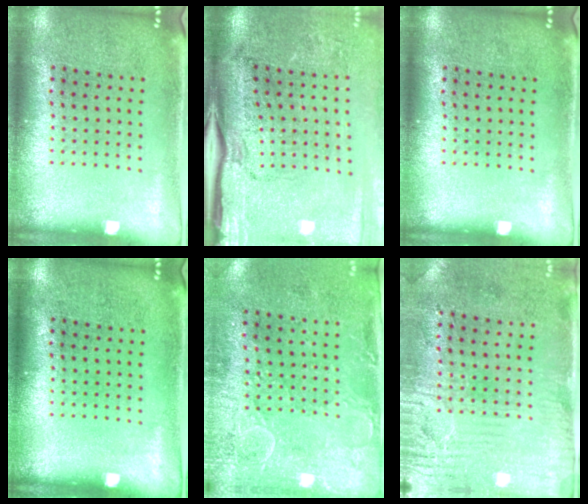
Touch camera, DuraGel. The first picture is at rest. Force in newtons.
{"total": 4.4, "press": 3.7, "slide": 2.3}
{"total": 0.0}
{"total": 0.0}
{"total": 3.0, "press": 2.3, "slide": 1.9}
{"total": 3.2, "press": 2.7, "slide": 1.8}